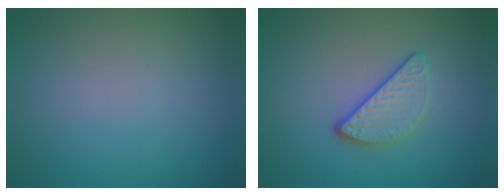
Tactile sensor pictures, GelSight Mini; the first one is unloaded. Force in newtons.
{"total": 3.0, "press": 2.5, "slide": 1.7}